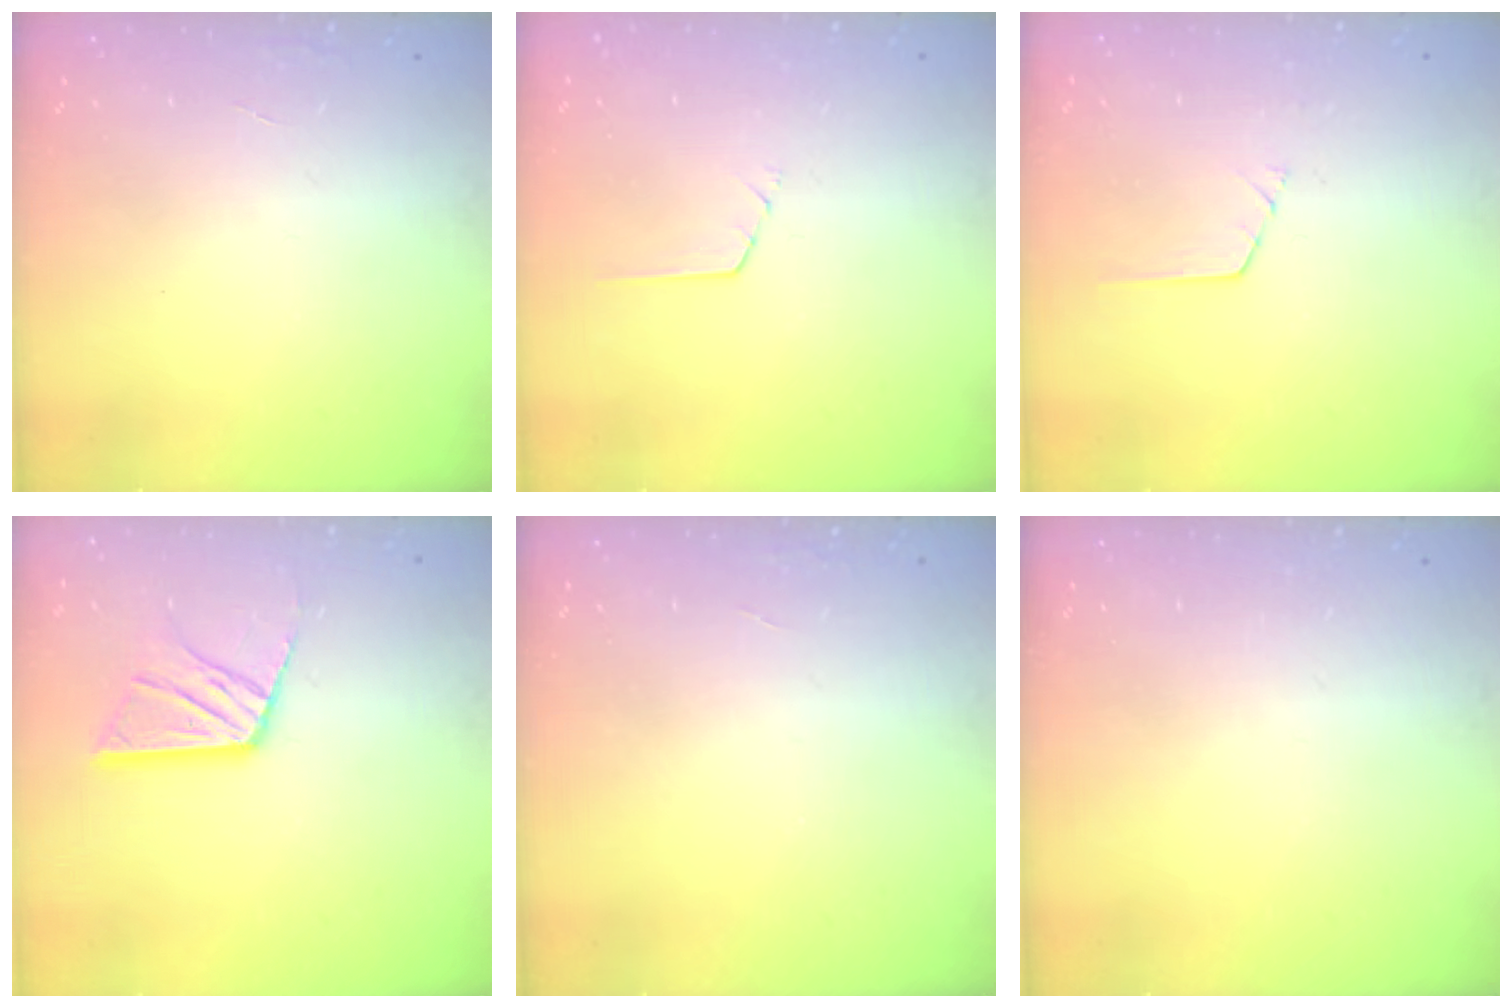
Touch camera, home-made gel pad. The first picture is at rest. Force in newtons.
{"total": 0.6, "press": 0.5, "slide": 0.2}
{"total": 0.6, "press": 0.6, "slide": 0.2}
{"total": 12.3, "press": 12.3, "slide": 1.4}
{"total": 0.0}
{"total": 0.0}